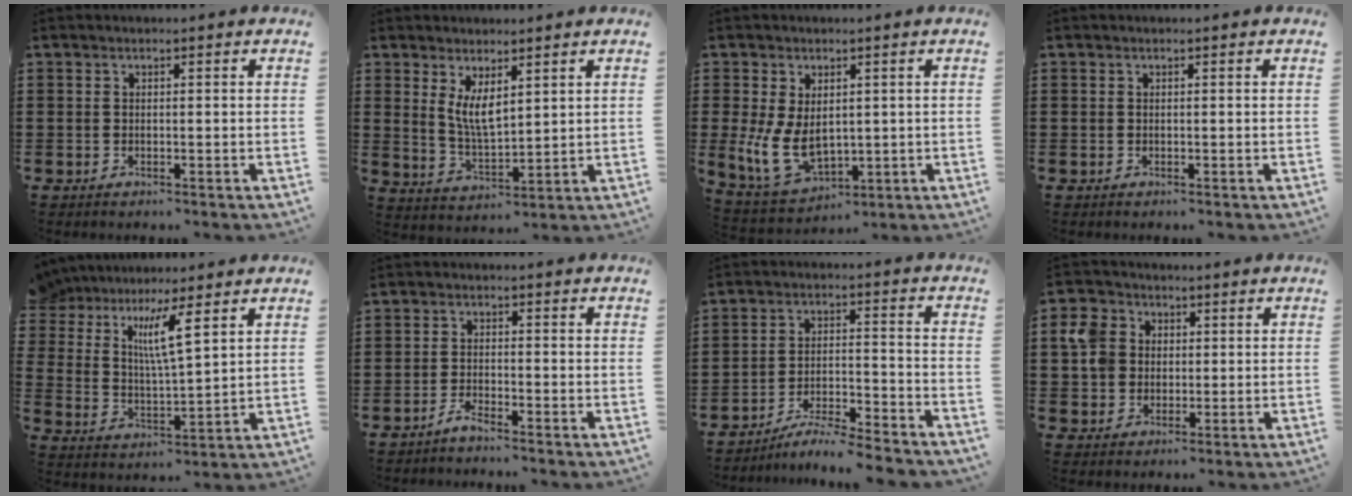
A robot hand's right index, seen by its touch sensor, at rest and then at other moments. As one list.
[{"total": 5.3, "force": [2.4, 2.1, 4.2], "torque": [-0.089, -0.001, 0.044]}, {"total": 8.4, "force": [0.0, 5.6, 6.3], "torque": [-0.149, 0.002, 0.005]}, {"total": 0.0}, {"total": 6.4, "force": [4.7, 1.2, 4.1], "torque": [-0.100, -0.012, 0.084]}, {"total": 1.9, "force": [-1.8, -0.2, 0.6], "torque": [-0.018, -0.003, -0.036]}, {"total": 5.9, "force": [-5.6, -0.3, 1.8], "torque": [-0.036, -0.009, -0.111]}, {"total": 6.6, "force": [1.2, 6.0, 2.6], "torque": [-0.085, 0.015, 0.020]}]